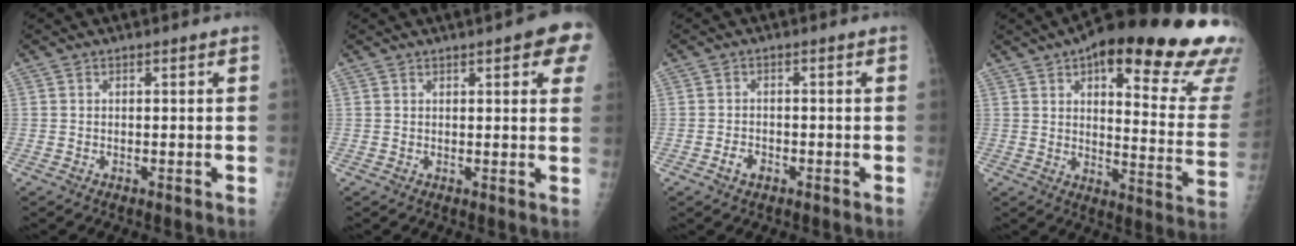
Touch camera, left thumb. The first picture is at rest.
{"total": 7.3, "force": [3.5, 1.8, 6.2], "torque": [-0.052, -0.005, 0.035]}
{"total": 2.2, "force": [-1.4, 1.5, 1.0], "torque": [-0.014, 0.008, -0.021]}
{"total": 30.3, "force": [18.4, 8.8, 22.3], "torque": [-0.227, -0.054, 0.237]}